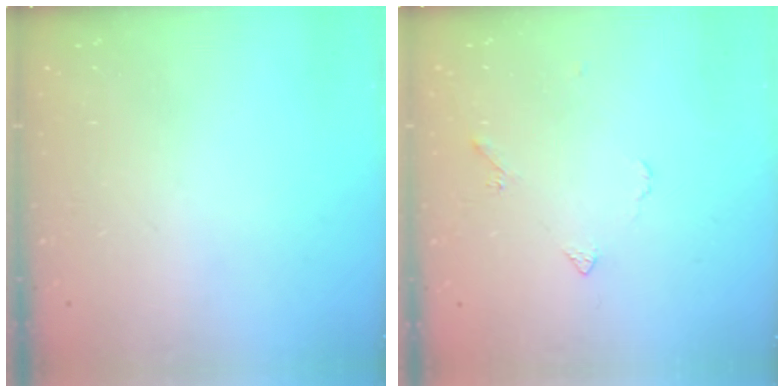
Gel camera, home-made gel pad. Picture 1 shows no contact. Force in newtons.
{"total": 3.9, "press": 3.8, "slide": 0.7}